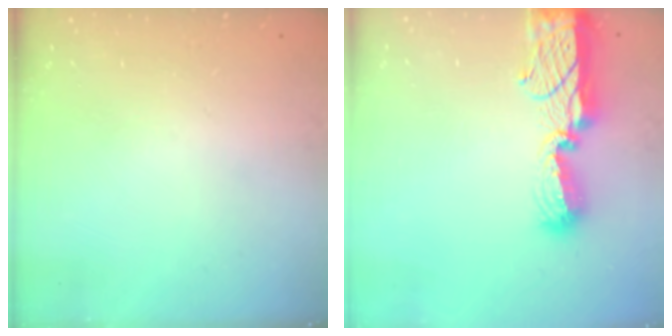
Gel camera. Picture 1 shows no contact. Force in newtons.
{"total": 14.1, "press": 14.1, "slide": 0.7}